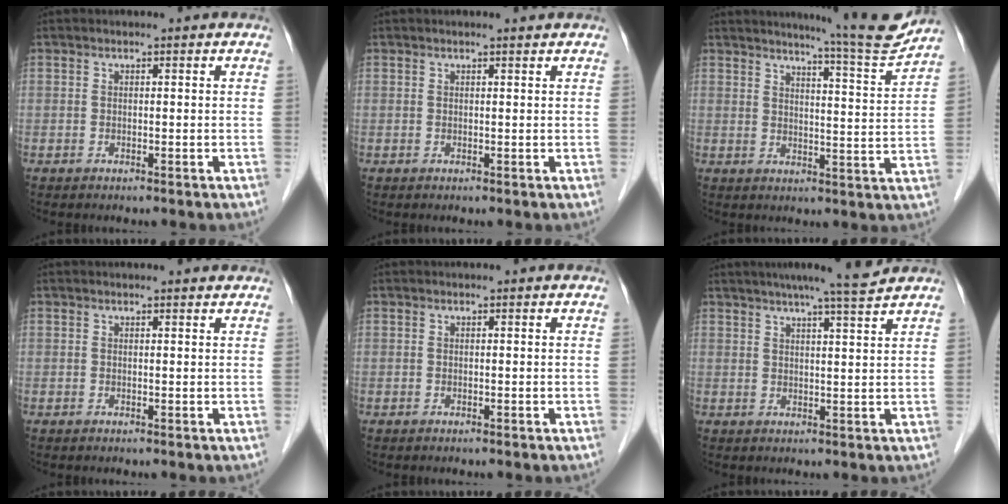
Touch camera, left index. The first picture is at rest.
{"total": 1.2, "force": [1.0, -0.1, 0.5], "torque": [-0.011, 0.005, 0.018]}
{"total": 9.8, "force": [9.3, -1.3, 3.0], "torque": [-0.053, -0.034, 0.120]}
{"total": 1.6, "force": [1.6, 0.1, 0.3], "torque": [-0.011, 0.003, 0.017]}
{"total": 0.0}
{"total": 10.1, "force": [9.1, -1.0, 4.1], "torque": [-0.066, -0.006, 0.127]}